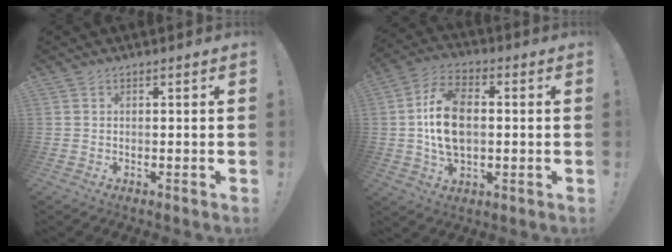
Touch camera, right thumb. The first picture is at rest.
{"total": 13.6, "force": [0.6, 8.7, 10.4], "torque": [-0.188, 0.003, 0.011]}